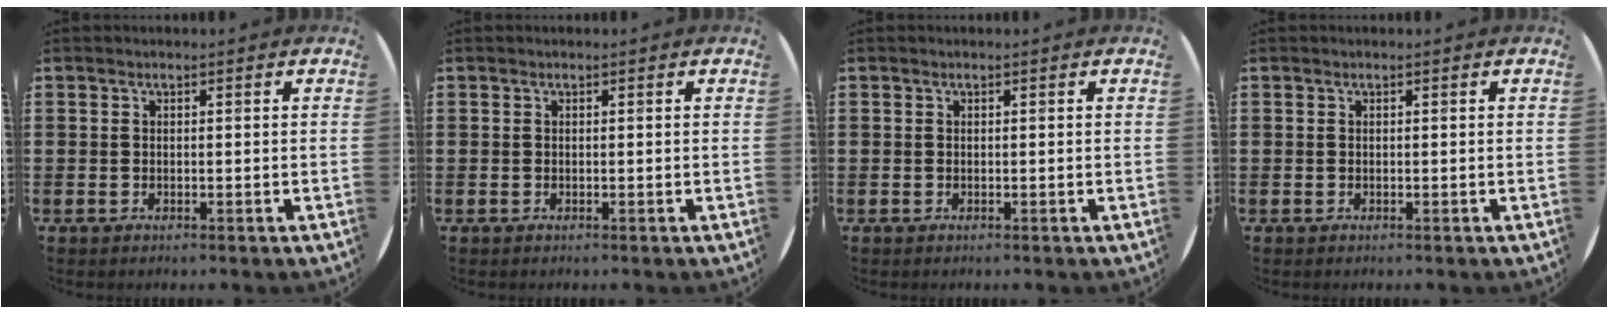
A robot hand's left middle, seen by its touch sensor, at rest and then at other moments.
{"total": 0.0}
{"total": 0.0}
{"total": 0.0}